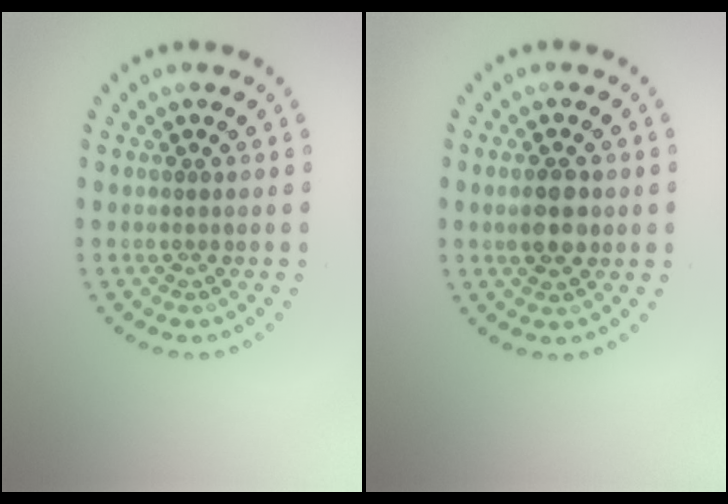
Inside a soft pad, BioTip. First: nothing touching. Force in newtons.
{"total": 2.6, "press": 2.6, "slide": 0.3}